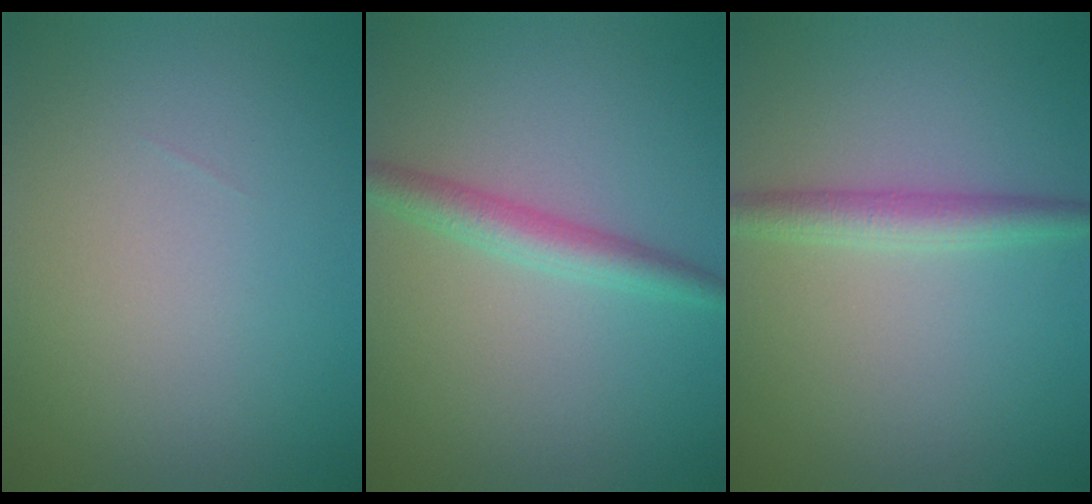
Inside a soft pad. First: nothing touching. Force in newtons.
{"total": 2.9, "press": 2.9, "slide": 0.1}
{"total": 2.7, "press": 2.7, "slide": 0.1}